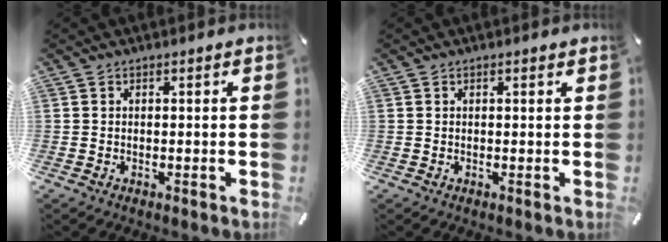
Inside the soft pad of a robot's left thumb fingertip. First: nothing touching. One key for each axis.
{"total": 0.6, "fx": 0.3, "fy": 0.2, "fz": 0.5, "tx": -0.009, "ty": 0.001, "tz": 0.005}